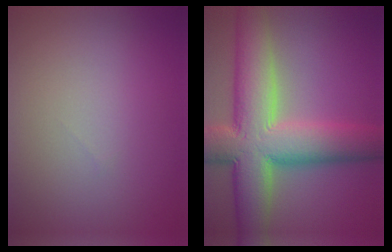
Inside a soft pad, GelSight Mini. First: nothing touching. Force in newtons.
{"total": 12.0, "press": 12.0, "slide": 1.1}